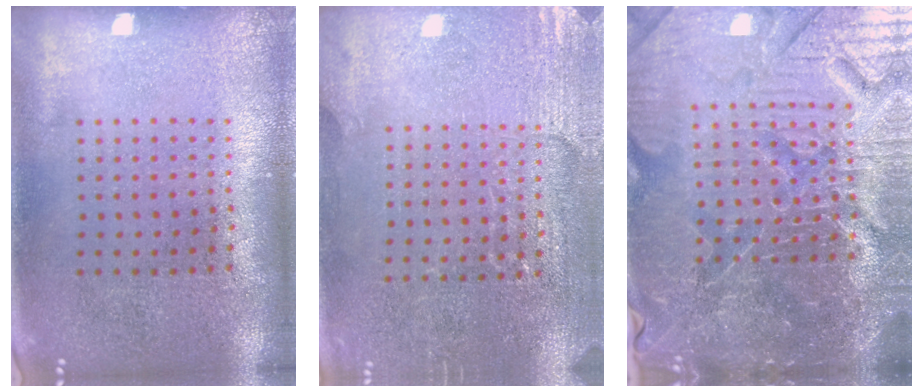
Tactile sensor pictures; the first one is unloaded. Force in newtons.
{"total": 2.9, "press": 2.9, "slide": 0.4}
{"total": 6.3, "press": 5.7, "slide": 2.6}